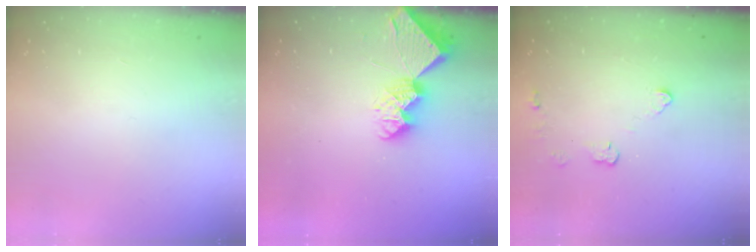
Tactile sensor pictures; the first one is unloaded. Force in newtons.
{"total": 8.8, "press": 8.8, "slide": 1.0}
{"total": 4.1, "press": 4.1, "slide": 0.4}